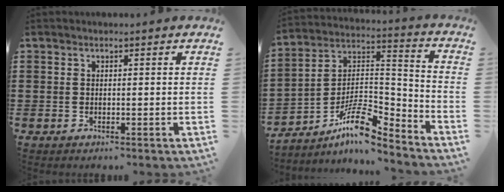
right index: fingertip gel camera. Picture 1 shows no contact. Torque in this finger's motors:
{"motor_torque": [-0.06, -0.16, -0.39, -0.10]}